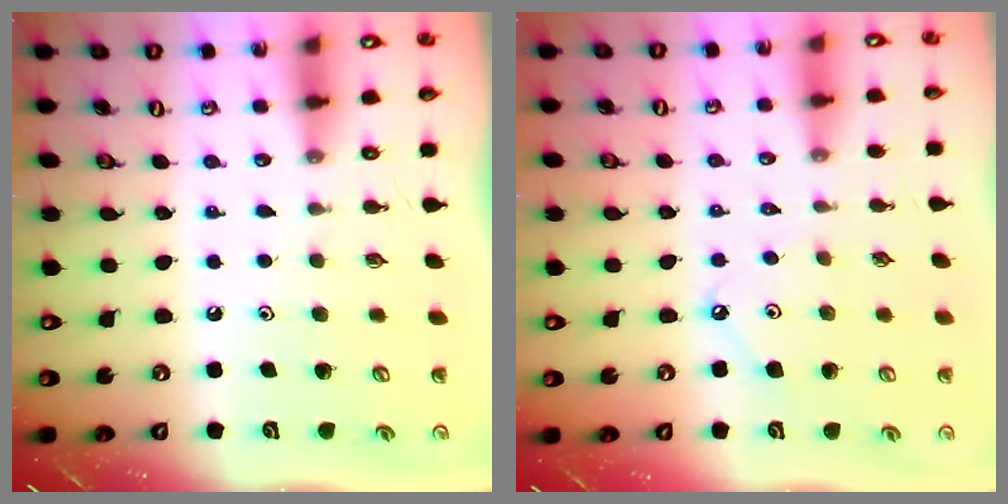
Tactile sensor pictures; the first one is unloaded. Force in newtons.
{"total": 3.2, "press": 3.2, "slide": 0.2}